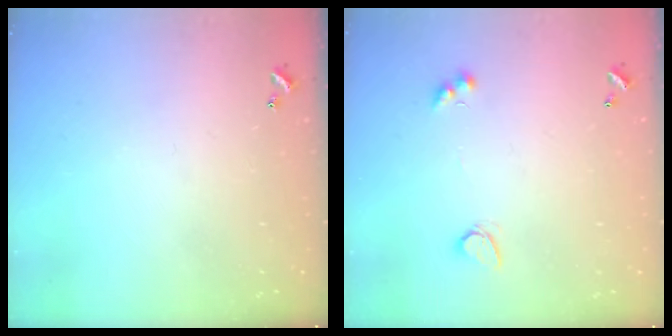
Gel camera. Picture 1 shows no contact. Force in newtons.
{"total": 3.2, "press": 3.1, "slide": 0.9}